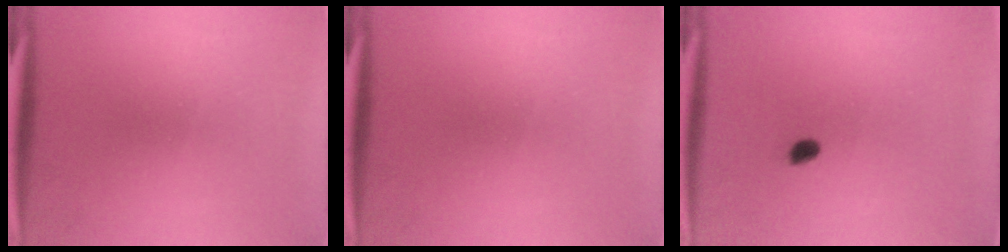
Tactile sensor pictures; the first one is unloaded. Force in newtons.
{"total": 0.0}
{"total": 1.6}